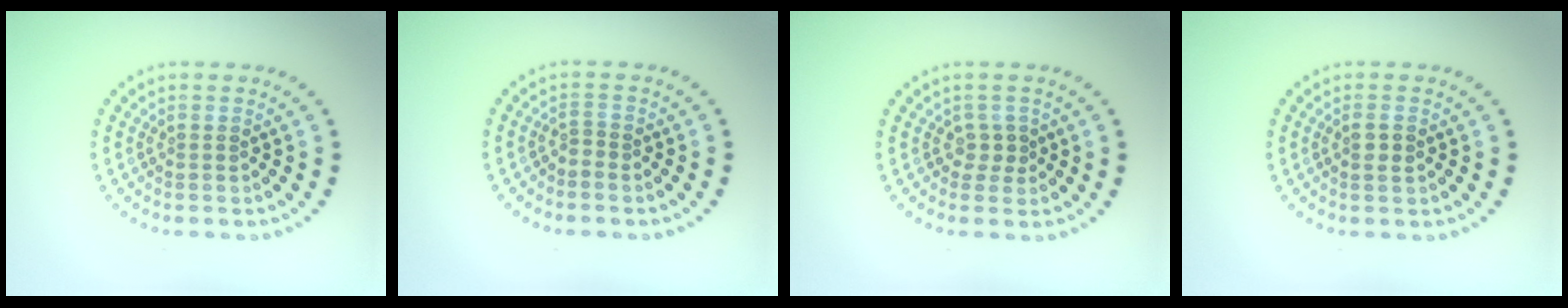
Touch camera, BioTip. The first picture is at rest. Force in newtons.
{"total": 0.5, "press": 0.2, "slide": 0.5}
{"total": 1.4, "press": 1.1, "slide": 0.8}
{"total": 1.0, "press": 1.0, "slide": 0.3}